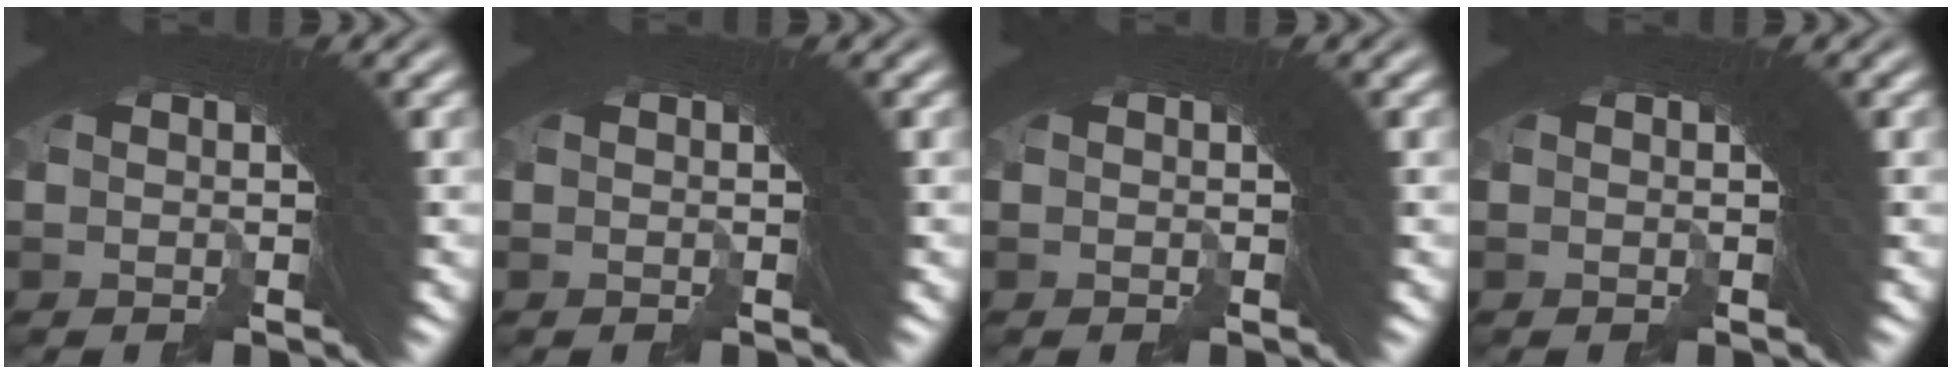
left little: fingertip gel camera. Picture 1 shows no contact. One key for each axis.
{"total": 0.0}
{"total": 0.0}
{"total": 0.0}